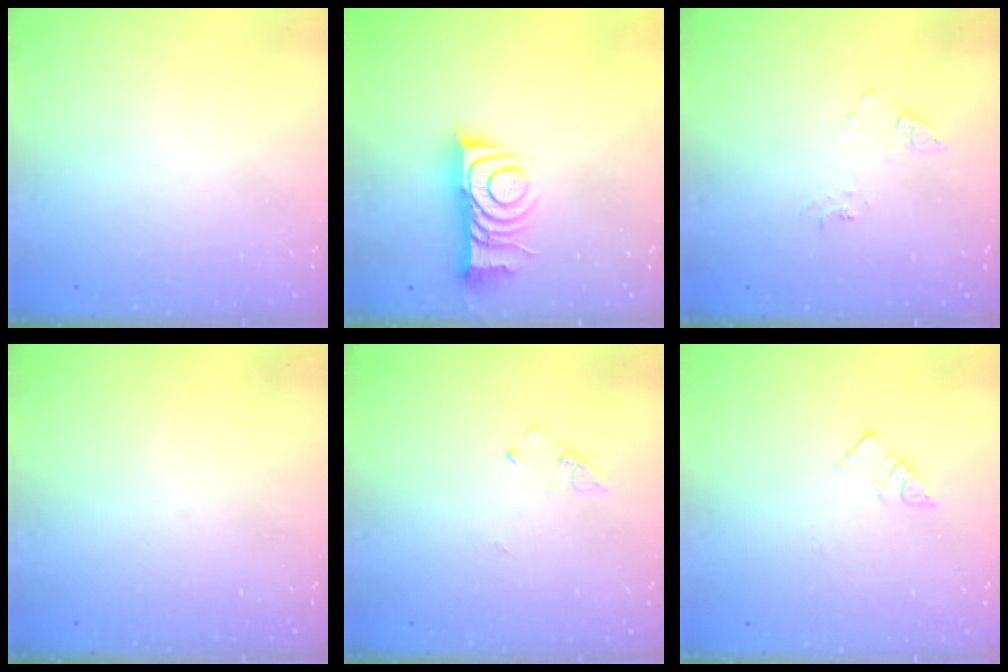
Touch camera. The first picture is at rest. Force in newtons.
{"total": 12.3, "press": 12.2, "slide": 1.1}
{"total": 5.7, "press": 5.7, "slide": 0.5}
{"total": 0.0}
{"total": 2.0, "press": 2.0, "slide": 0.3}
{"total": 4.4, "press": 4.4, "slide": 0.1}